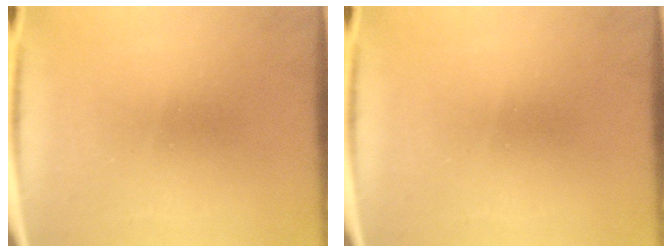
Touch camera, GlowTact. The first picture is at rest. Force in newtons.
{"total": 0.0}